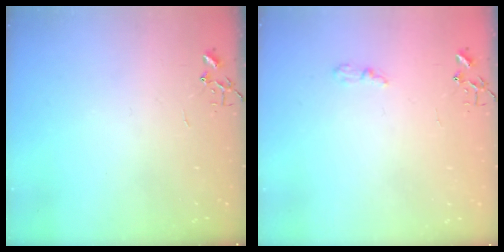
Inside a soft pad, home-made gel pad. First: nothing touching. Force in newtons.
{"total": 3.8, "press": 3.8, "slide": 0.6}